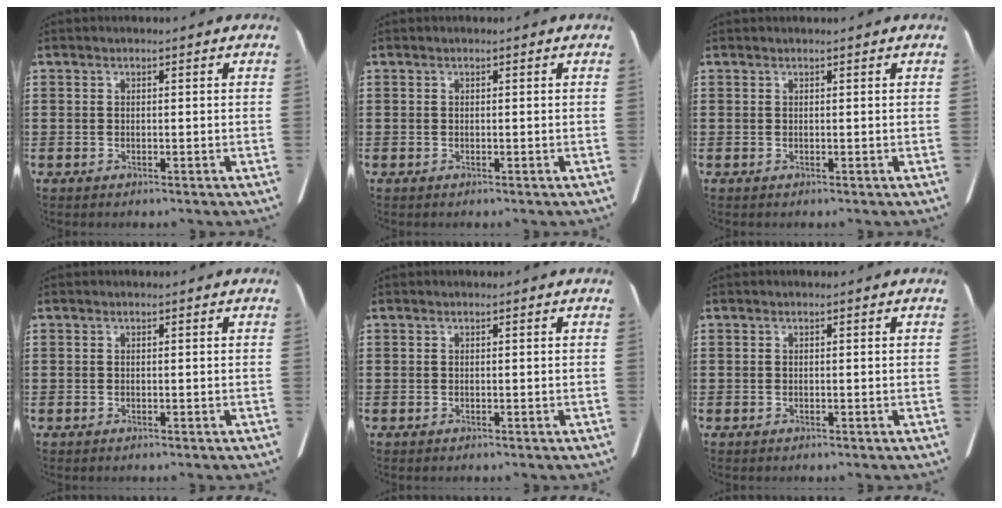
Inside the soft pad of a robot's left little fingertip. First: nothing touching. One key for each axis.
{"total": 0.0}
{"total": 0.0}
{"total": 0.0}
{"total": 0.0}
{"total": 0.0}